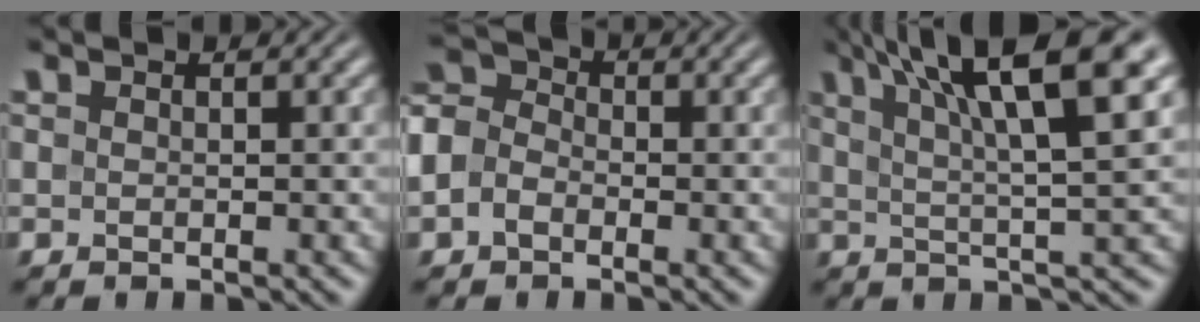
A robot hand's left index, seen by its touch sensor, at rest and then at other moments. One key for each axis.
{"total": 3.6, "fx": -1.0, "fy": 2.8, "fz": 2.0, "tx": -0.041, "ty": 0.012, "tz": -0.034}
{"total": 11.5, "fx": 6.0, "fy": 2.3, "fz": 9.5, "tx": -0.129, "ty": 0.024, "tz": 0.090}